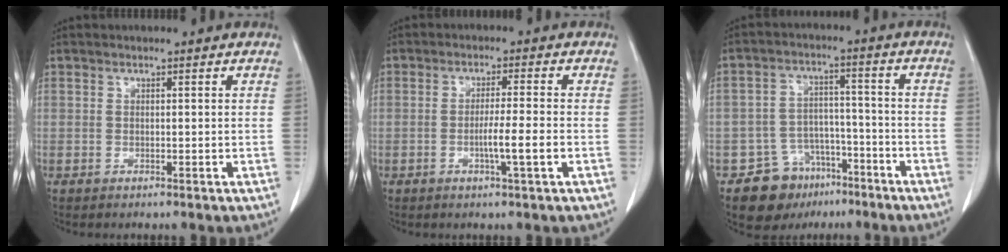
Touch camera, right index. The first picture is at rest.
{"total": 4.8, "force": [-1.3, -0.5, 4.6], "torque": [-0.076, -0.007, -0.023]}
{"total": 9.6, "force": [-6.1, 6.8, 2.7], "torque": [-0.038, 0.028, -0.089]}